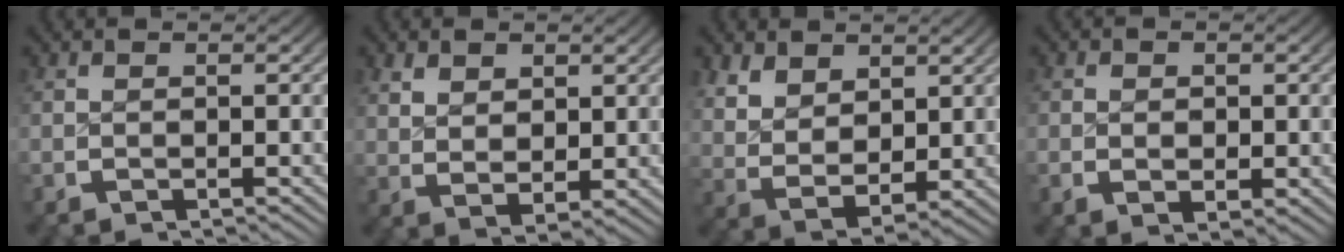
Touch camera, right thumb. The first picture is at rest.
{"total": 3.3, "force": [1.3, 1.9, 2.3], "torque": [-0.040, -0.012, 0.038]}
{"total": 7.4, "force": [0.8, 5.4, 5.0], "torque": [-0.121, -0.042, 0.039]}
{"total": 1.9, "force": [-0.1, 1.3, 1.4], "torque": [-0.032, -0.013, 0.007]}